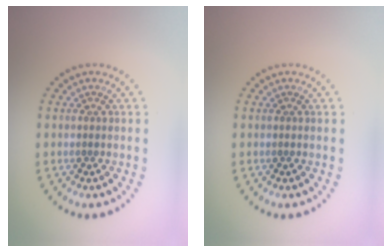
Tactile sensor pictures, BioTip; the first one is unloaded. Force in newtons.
{"total": 0.0}